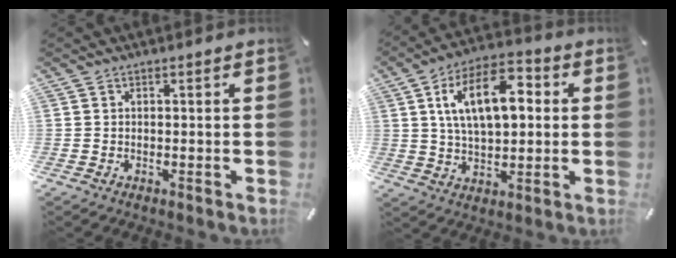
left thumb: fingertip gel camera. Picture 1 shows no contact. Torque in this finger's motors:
{"motor_torque": [0.46, 0.84, 1.94, -0.81, 0.70]}